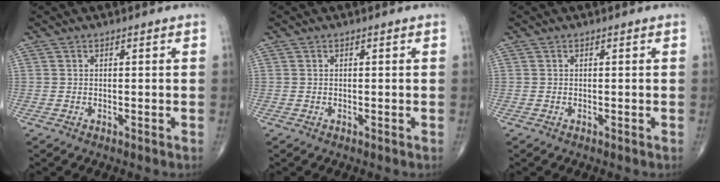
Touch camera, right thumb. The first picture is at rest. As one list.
[{"total": 0.0}, {"total": 0.0}]